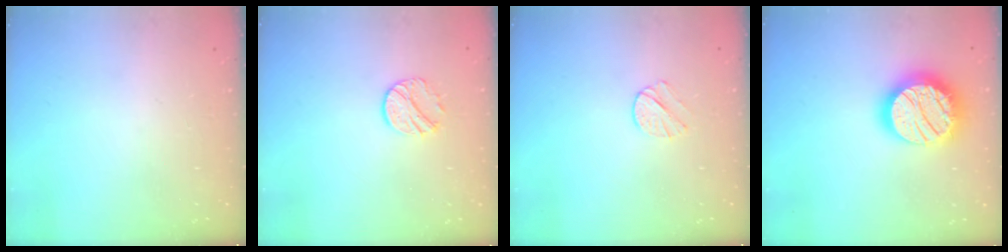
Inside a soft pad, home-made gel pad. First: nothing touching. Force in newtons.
{"total": 8.3, "press": 8.3, "slide": 0.3}
{"total": 5.4, "press": 5.4, "slide": 0.7}
{"total": 24.0, "press": 24.0, "slide": 1.6}